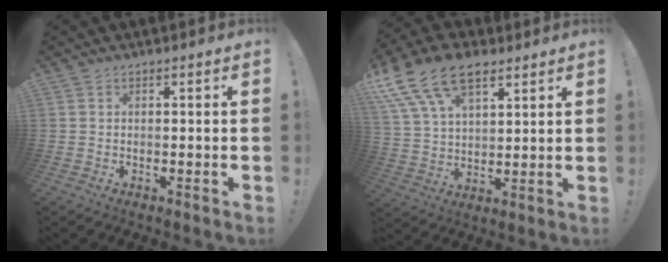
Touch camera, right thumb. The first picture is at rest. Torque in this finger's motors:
{"motor_torque": [0.43, 2.58, 0.82, 0.10, 0.15]}